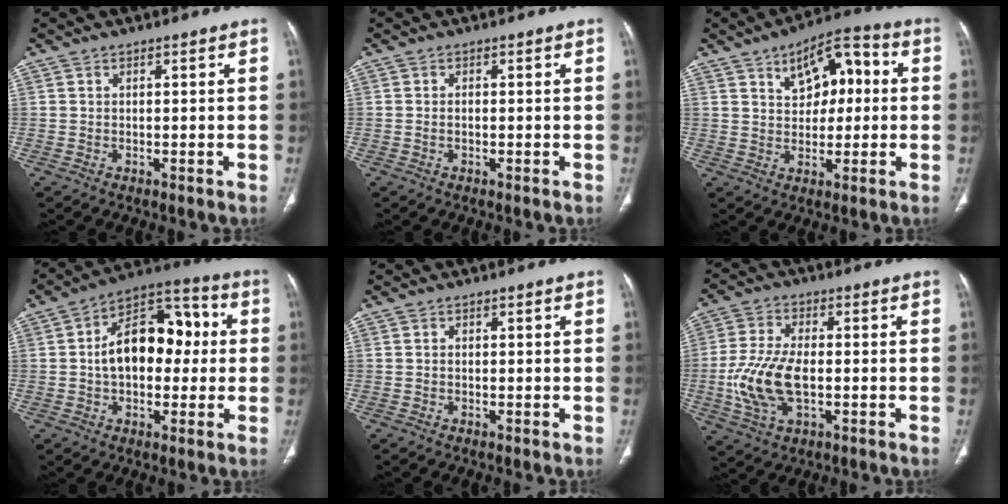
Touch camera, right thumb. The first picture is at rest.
{"total": 0.6, "force": [-0.1, 0.5, 0.4], "torque": [-0.011, 0.002, -0.001]}
{"total": 11.4, "force": [2.9, 6.4, 9.0], "torque": [-0.093, 0.019, 0.040]}
{"total": 16.1, "force": [1.0, 10.1, 12.5], "torque": [-0.161, 0.040, 0.006]}
{"total": 0.0}
{"total": 11.9, "force": [-1.7, 6.4, 9.9], "torque": [-0.214, 0.005, -0.031]}